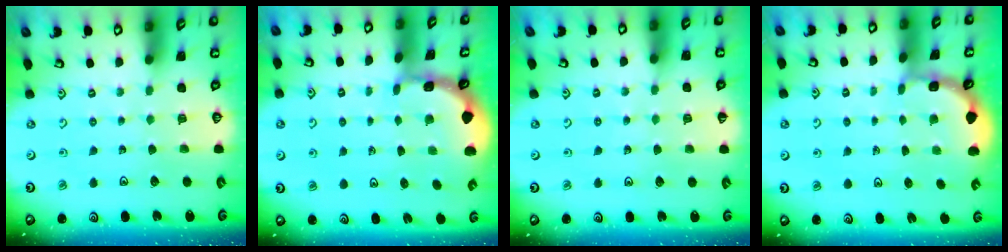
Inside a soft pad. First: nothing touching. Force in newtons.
{"total": 2.7, "press": 2.7, "slide": 0.3}
{"total": 3.0, "press": 2.9, "slide": 0.6}
{"total": 1.9, "press": 1.9, "slide": 0.2}